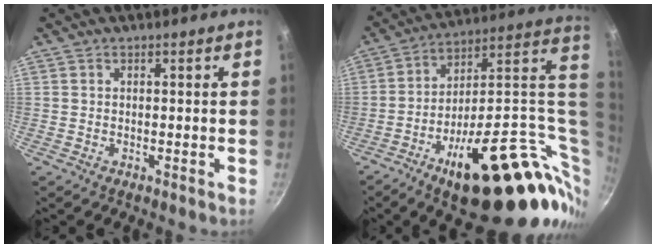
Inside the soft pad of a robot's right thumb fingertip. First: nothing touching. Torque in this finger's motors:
{"motor_torque": [3.92, 1.09, 1.91, -0.85, 0.47]}